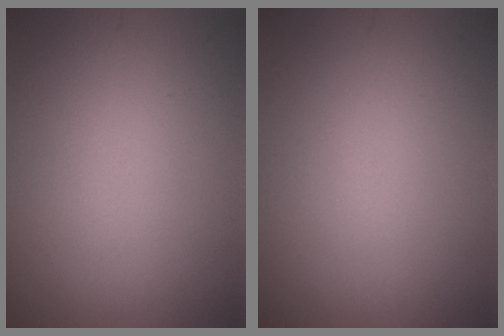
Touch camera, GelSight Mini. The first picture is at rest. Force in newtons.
{"total": 0.0}